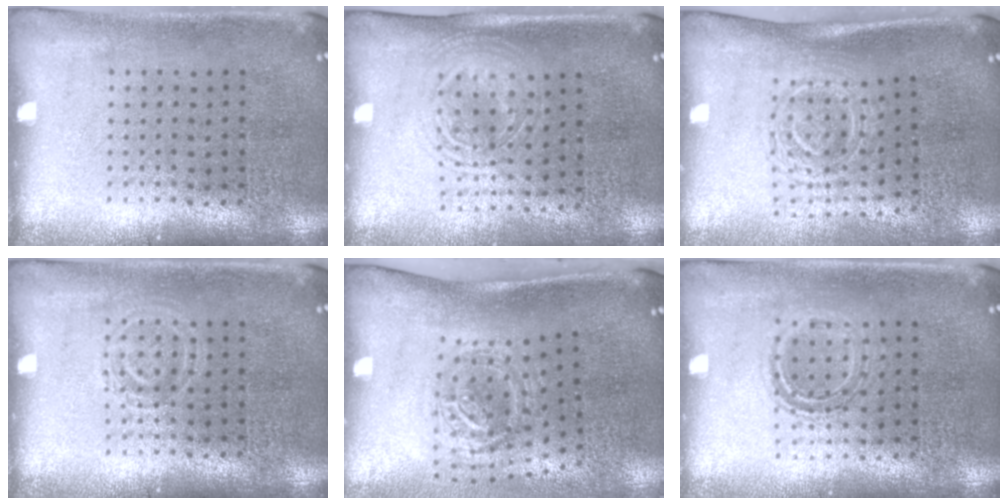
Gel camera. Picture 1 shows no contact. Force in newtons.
{"total": 1.5, "press": 1.3, "slide": 0.7}
{"total": 1.7, "press": 1.3, "slide": 1.1}
{"total": 1.2, "press": 1.2, "slide": 0.3}
{"total": 1.7, "press": 1.2, "slide": 1.2}
{"total": 1.1, "press": 0.9, "slide": 0.6}